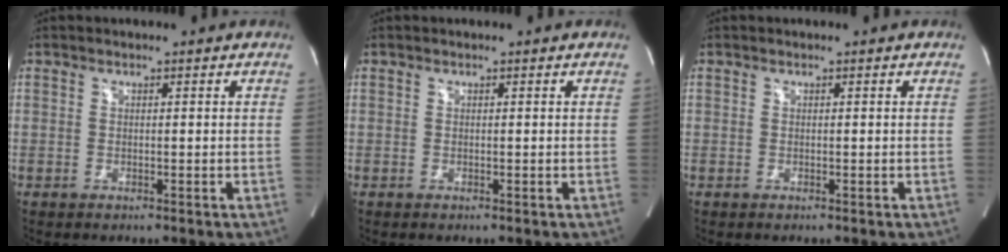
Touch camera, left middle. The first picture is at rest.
{"total": 0.0}
{"total": 0.0}